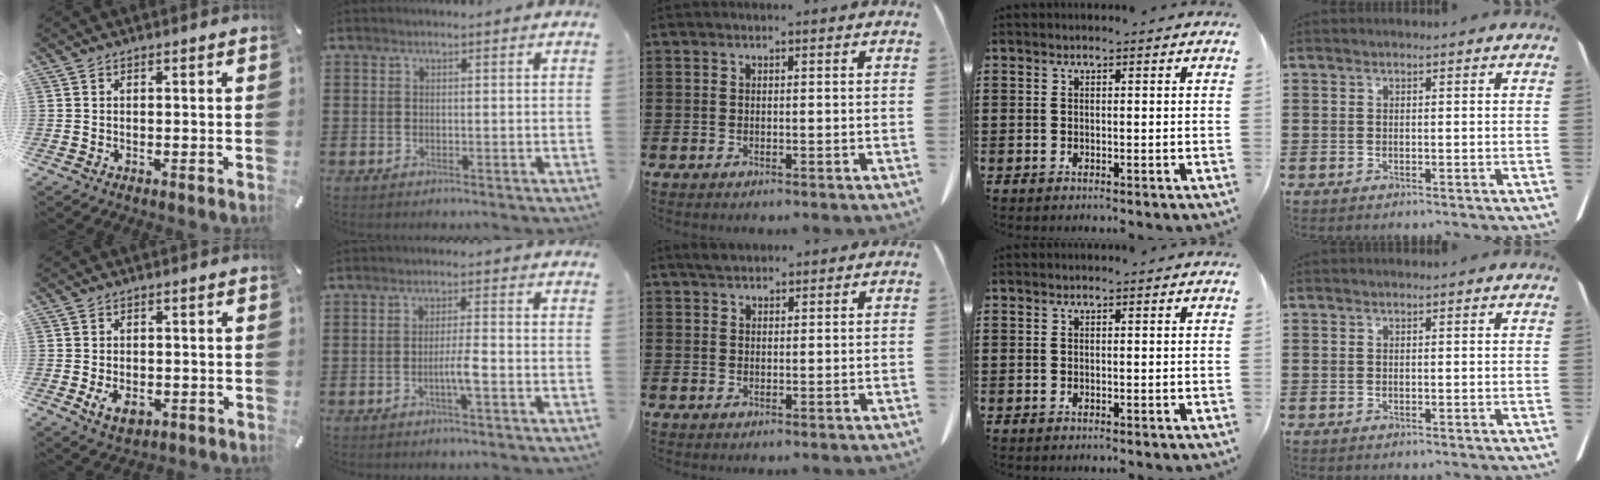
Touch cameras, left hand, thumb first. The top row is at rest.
{"thumb": {"total": 4.1, "force": [-1.2, 2.7, 2.8], "torque": [-0.052, -0.001, -0.024]}, "index": {"total": 3.6, "force": [-1.2, 0.1, 3.3], "torque": [-0.067, -0.005, -0.026]}, "middle": {"total": 2.1, "force": [1.9, 0.7, 0.6], "torque": [-0.018, 0.004, 0.037]}}